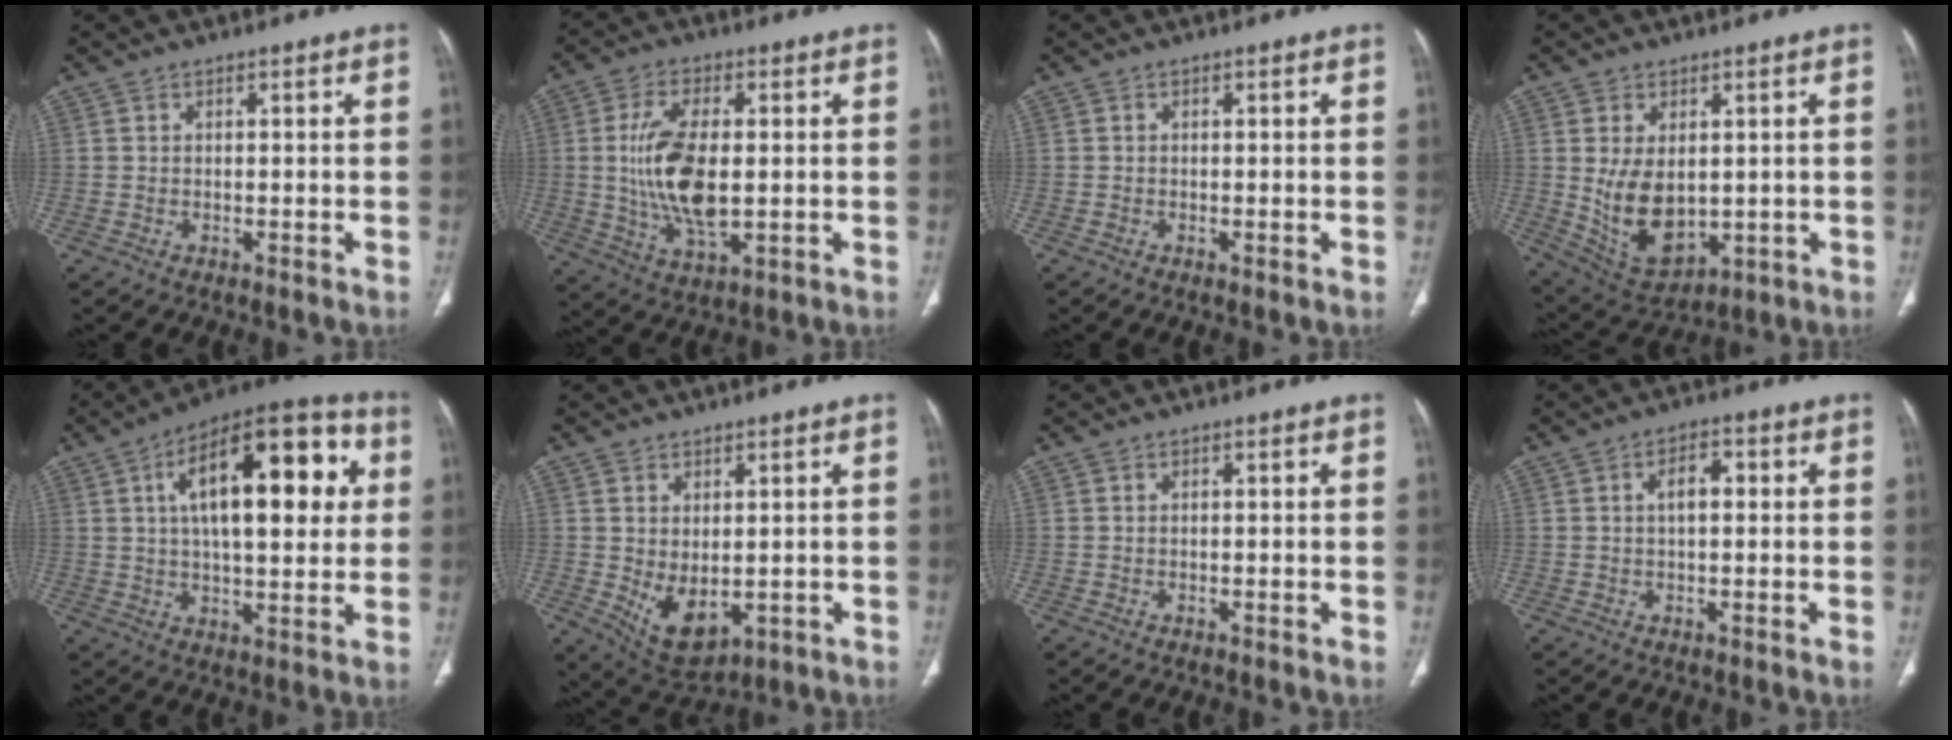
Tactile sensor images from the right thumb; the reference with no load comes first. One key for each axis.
{"total": 13.5, "fx": 0.2, "fy": 6.3, "fz": 11.9, "tx": -0.234, "ty": -0.010, "tz": 0.009}
{"total": 0.0}
{"total": 11.5, "fx": 0.2, "fy": 7.3, "fz": 8.9, "tx": -0.138, "ty": -0.012, "tz": 0.034}
{"total": 23.2, "fx": 5.7, "fy": 9.9, "fz": 20.1, "tx": -0.276, "ty": 0.016, "tz": 0.077}
{"total": 7.7, "fx": -0.7, "fy": 4.6, "fz": 6.2, "tx": -0.090, "ty": -0.011, "tz": 0.015}
{"total": 0.0}
{"total": 4.0, "fx": 0.7, "fy": 1.9, "fz": 3.4, "tx": -0.055, "ty": 0.011, "tz": 0.009}